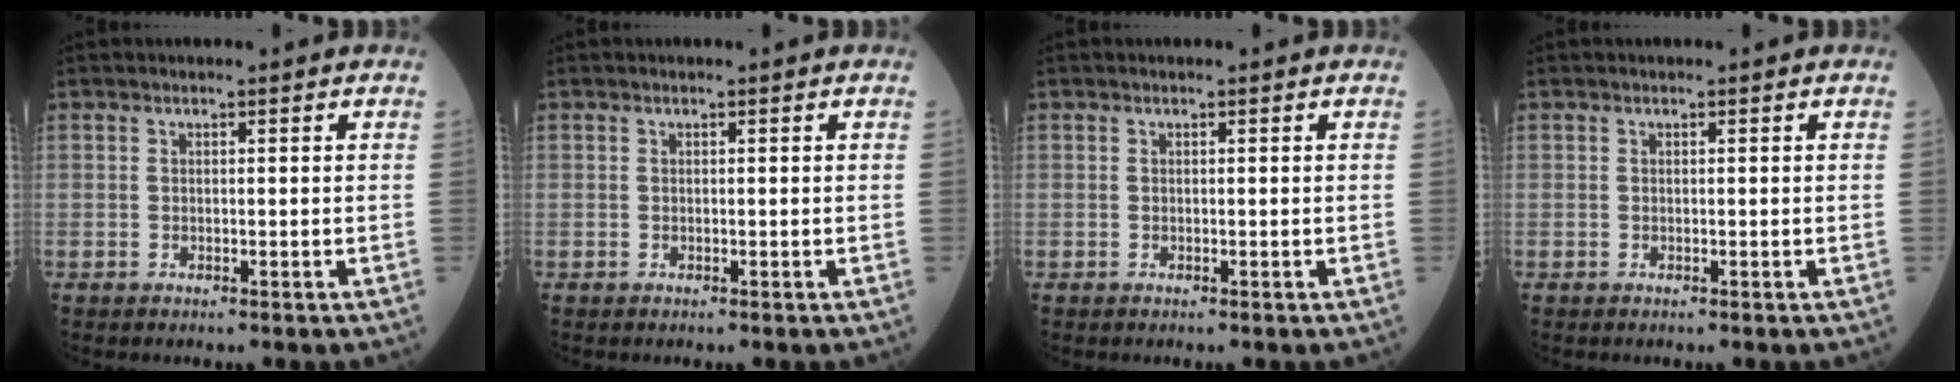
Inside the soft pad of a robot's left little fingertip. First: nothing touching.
{"total": 0.0}
{"total": 0.0}
{"total": 0.0}